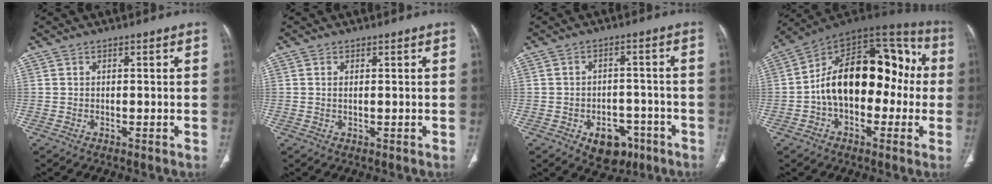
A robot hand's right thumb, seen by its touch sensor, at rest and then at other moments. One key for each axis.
{"total": 0.7, "fx": 0.2, "fy": 0.3, "fz": 0.6, "tx": -0.018, "ty": 0.000, "tz": 0.005}
{"total": 8.6, "fx": -4.3, "fy": 5.9, "fz": 4.6, "tx": -0.033, "ty": 0.030, "tz": -0.052}
{"total": 22.9, "fx": -0.5, "fy": 13.9, "fz": 18.3, "tx": -0.256, "ty": 0.059, "tz": -0.016}